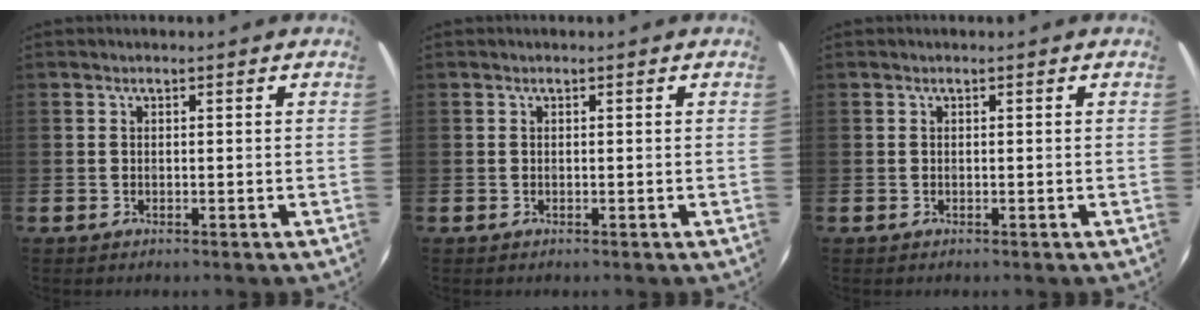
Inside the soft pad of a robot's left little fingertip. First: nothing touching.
{"total": 0.0}
{"total": 0.0}